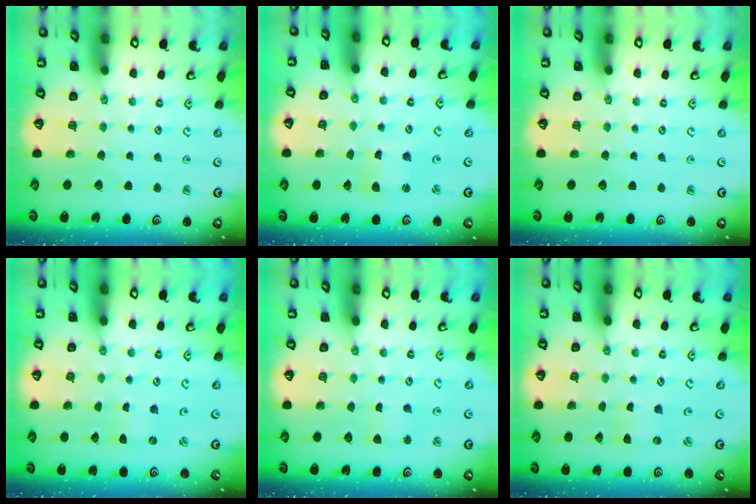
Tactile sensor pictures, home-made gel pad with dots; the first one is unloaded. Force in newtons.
{"total": 3.1, "press": 3.1, "slide": 0.3}
{"total": 0.0}
{"total": 0.0}
{"total": 2.6, "press": 2.6, "slide": 0.3}
{"total": 0.0}